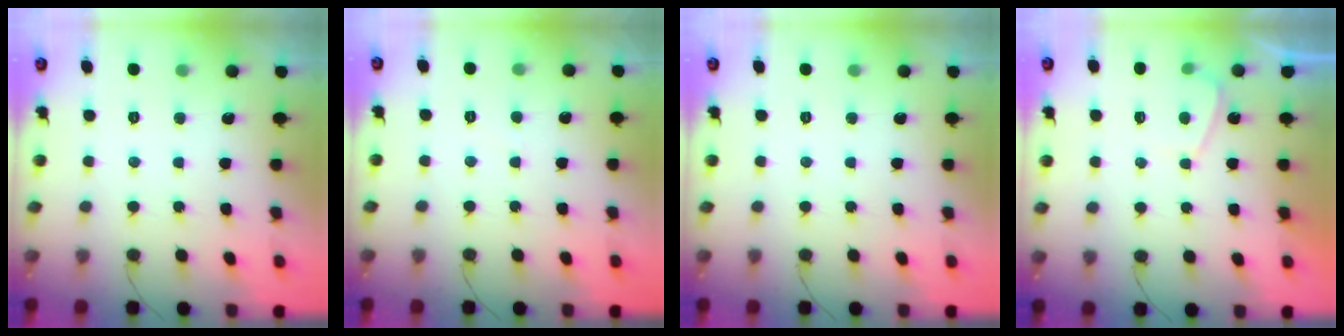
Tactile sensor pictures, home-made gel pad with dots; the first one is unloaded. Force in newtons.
{"total": 2.8, "press": 2.8, "slide": 0.3}
{"total": 0.0}
{"total": 0.8, "press": 0.6, "slide": 0.5}